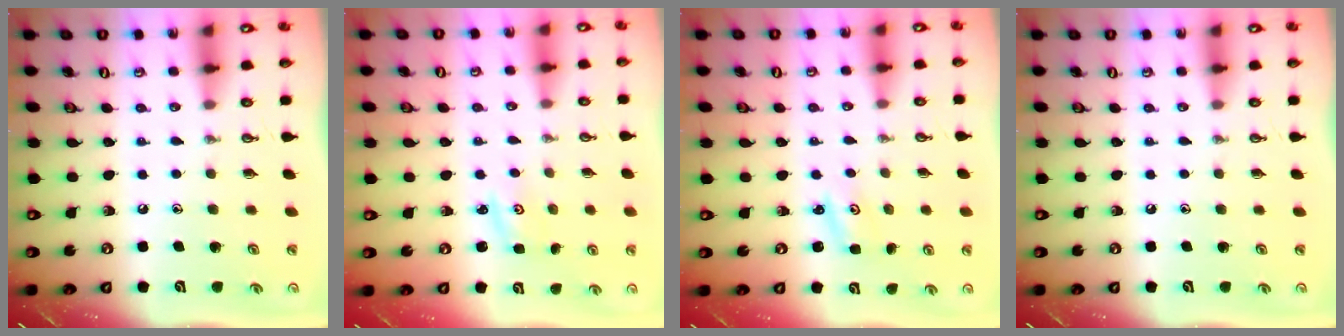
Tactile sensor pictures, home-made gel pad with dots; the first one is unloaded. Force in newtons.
{"total": 2.0, "press": 2.0, "slide": 0.3}
{"total": 2.0, "press": 2.0, "slide": 0.2}
{"total": 0.0}